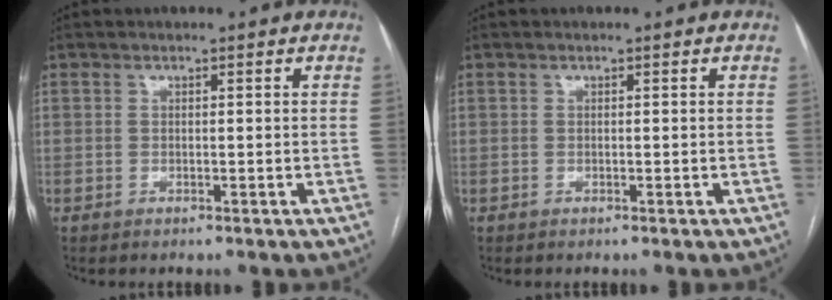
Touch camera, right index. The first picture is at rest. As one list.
[{"total": 0.0}]